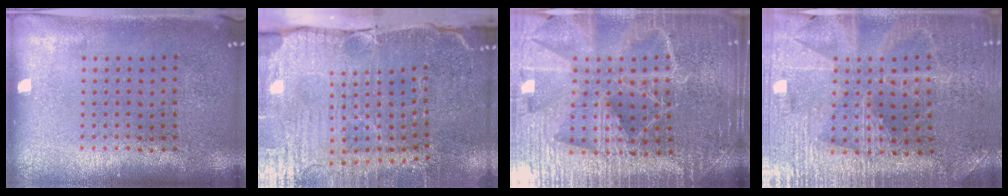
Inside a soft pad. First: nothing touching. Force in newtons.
{"total": 4.8, "press": 4.3, "slide": 2.1}
{"total": 5.3, "press": 4.7, "slide": 2.3}
{"total": 3.0, "press": 2.9, "slide": 0.5}